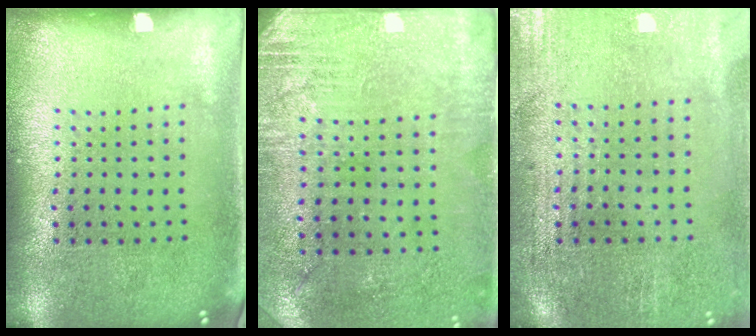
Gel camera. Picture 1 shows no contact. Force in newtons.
{"total": 2.8, "press": 2.5, "slide": 1.3}
{"total": 0.6, "press": 0.5, "slide": 0.4}